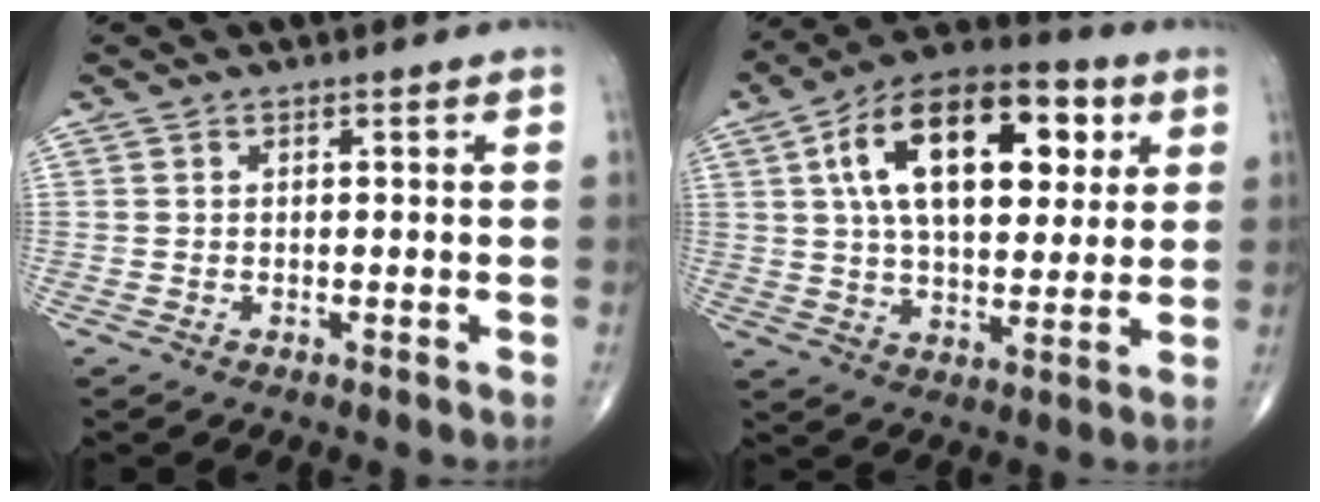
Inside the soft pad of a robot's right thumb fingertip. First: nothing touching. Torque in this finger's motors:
{"motor_torque": [-1.20, 2.83, 1.76, 1.01, 0.61]}